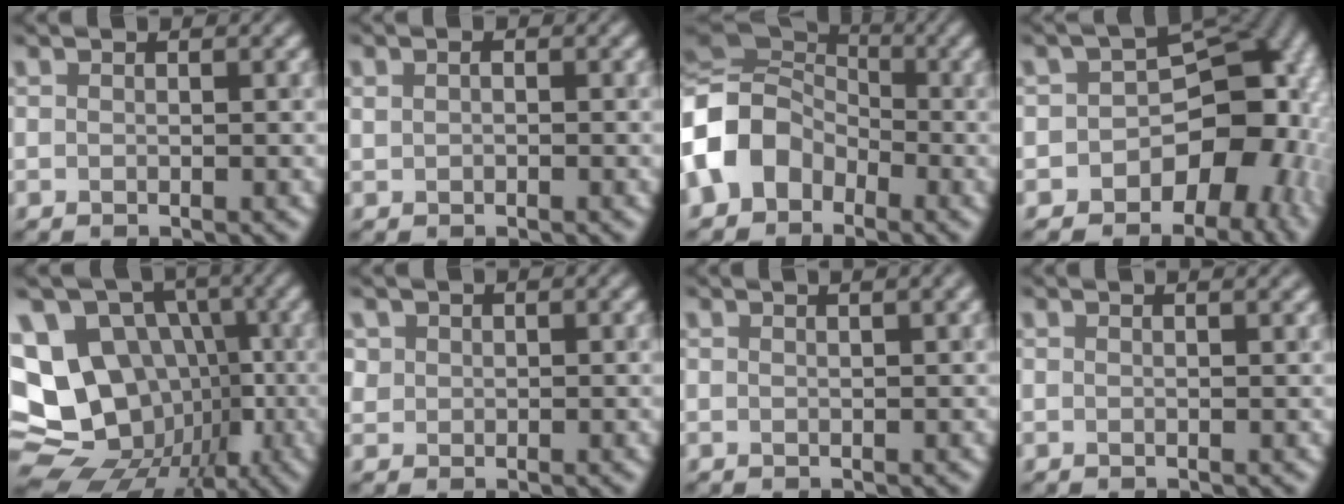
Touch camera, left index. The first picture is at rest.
{"total": 0.8, "force": [-0.1, 0.7, 0.3], "torque": [-0.008, 0.001, -0.004]}
{"total": 10.1, "force": [-2.8, 8.2, 5.1], "torque": [-0.113, -0.010, -0.080]}
{"total": 10.5, "force": [-4.2, 7.1, 6.5], "torque": [-0.044, 0.002, -0.072]}
{"total": 16.9, "force": [-1.4, 14.6, 8.4], "torque": [-0.185, 0.016, -0.023]}
{"total": 1.0, "force": [0.3, 1.0, 0.0], "torque": [0.004, -0.003, 0.009]}
{"total": 1.4, "force": [0.7, 0.2, 1.1], "torque": [-0.010, 0.003, 0.007]}
{"total": 0.6, "force": [0.5, 0.0, 0.3], "torque": [-0.004, 0.002, 0.004]}